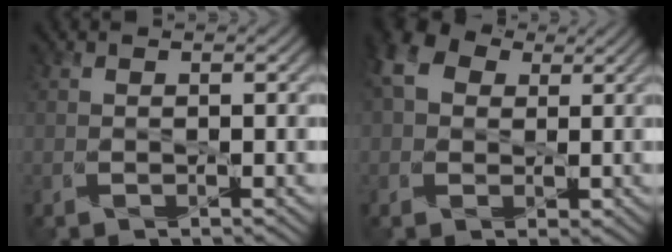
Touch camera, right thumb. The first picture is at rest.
{"total": 7.3, "force": [2.0, 5.9, 3.7], "torque": [-0.106, 0.019, 0.028]}